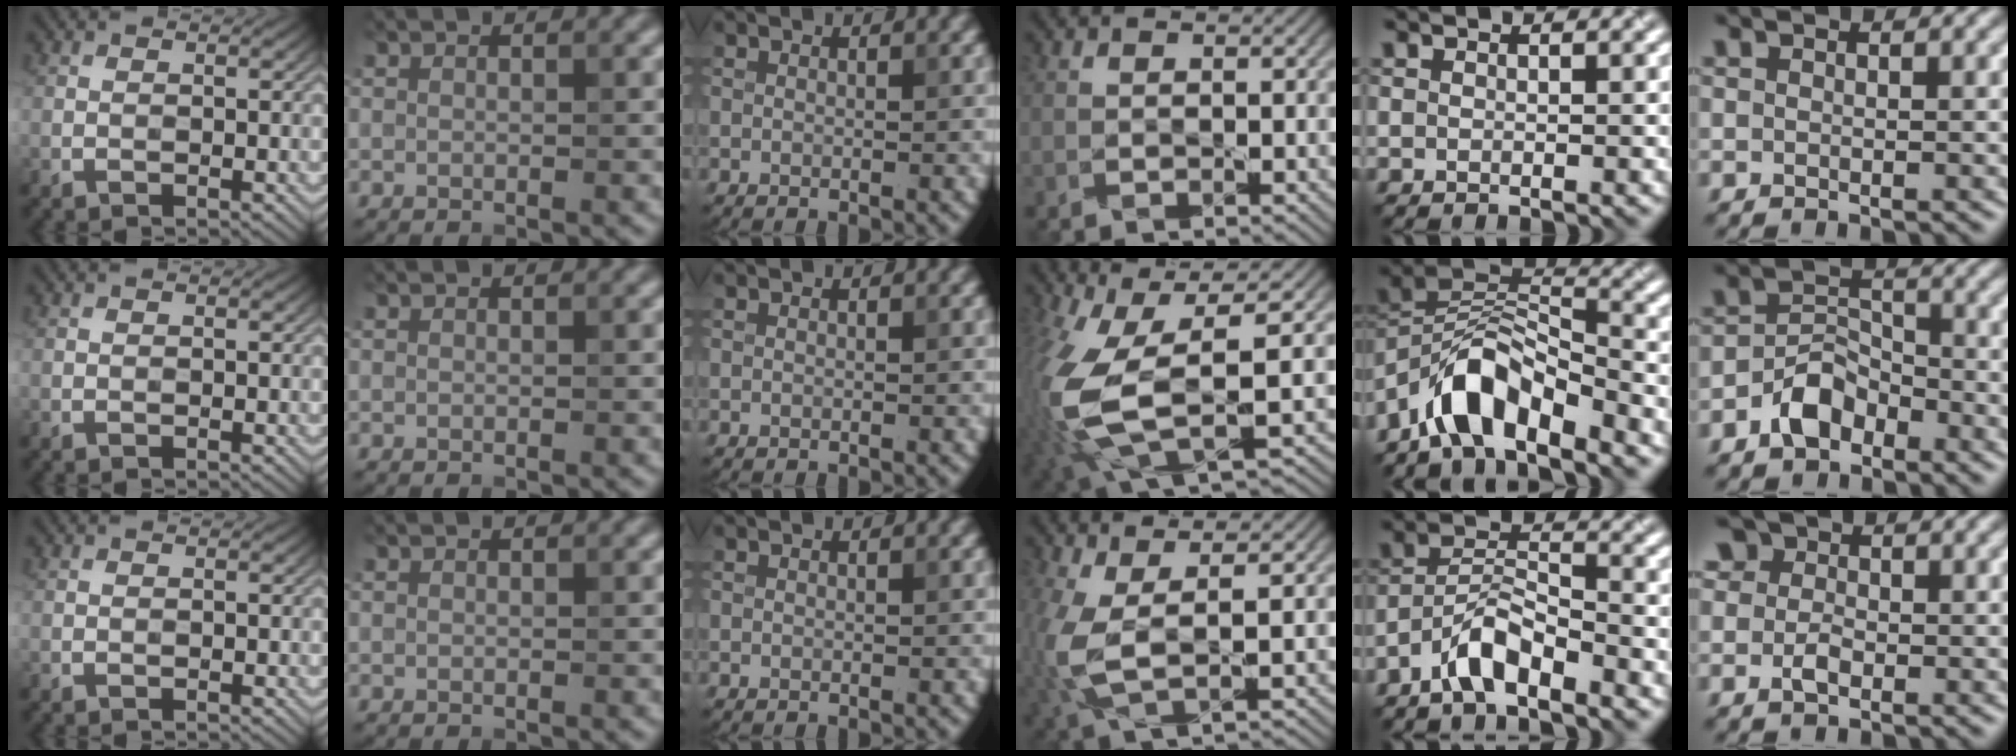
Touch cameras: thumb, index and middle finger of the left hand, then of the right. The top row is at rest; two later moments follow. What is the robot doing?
{"motion": "lift_and_place", "object": "knife"}